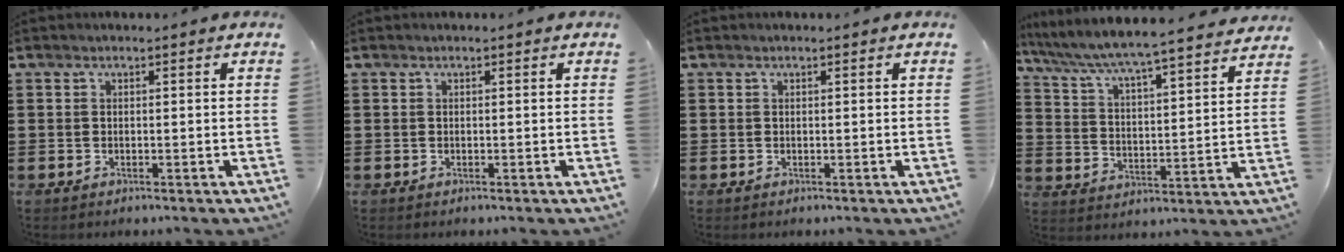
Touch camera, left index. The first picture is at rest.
{"total": 0.0}
{"total": 0.0}
{"total": 5.1, "force": [4.8, -0.5, 1.6], "torque": [-0.056, -0.042, 0.072]}